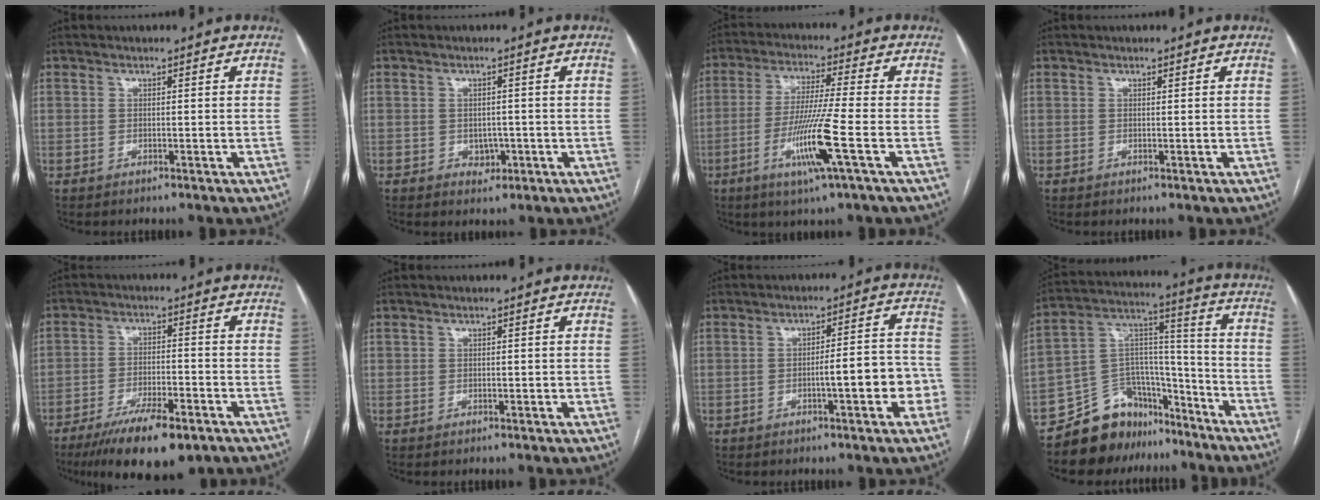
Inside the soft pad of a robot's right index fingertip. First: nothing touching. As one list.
[{"total": 2.3, "force": [-0.7, 1.8, 1.3], "torque": [-0.013, 0.003, -0.002]}, {"total": 10.8, "force": [-3.7, -1.1, 10.0], "torque": [-0.197, -0.020, -0.073]}, {"total": 0.0}, {"total": 12.1, "force": [-8.1, 3.2, 8.4], "torque": [-0.138, -0.018, -0.129]}, {"total": 0.6, "force": [0.1, 0.5, 0.4], "torque": [-0.008, 0.003, 0.004]}, {"total": 7.7, "force": [-2.4, 1.5, 7.2], "torque": [-0.091, 0.028, -0.029]}, {"total": 14.2, "force": [-11.6, 7.5, 3.4], "torque": [-0.047, 0.082, -0.195]}]